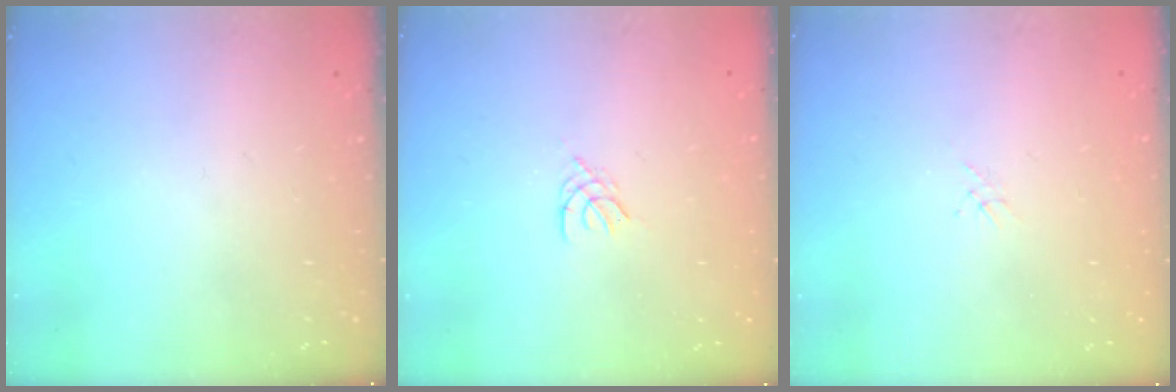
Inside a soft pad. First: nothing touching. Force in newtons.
{"total": 2.1, "press": 2.0, "slide": 0.4}
{"total": 1.3, "press": 1.2, "slide": 0.3}